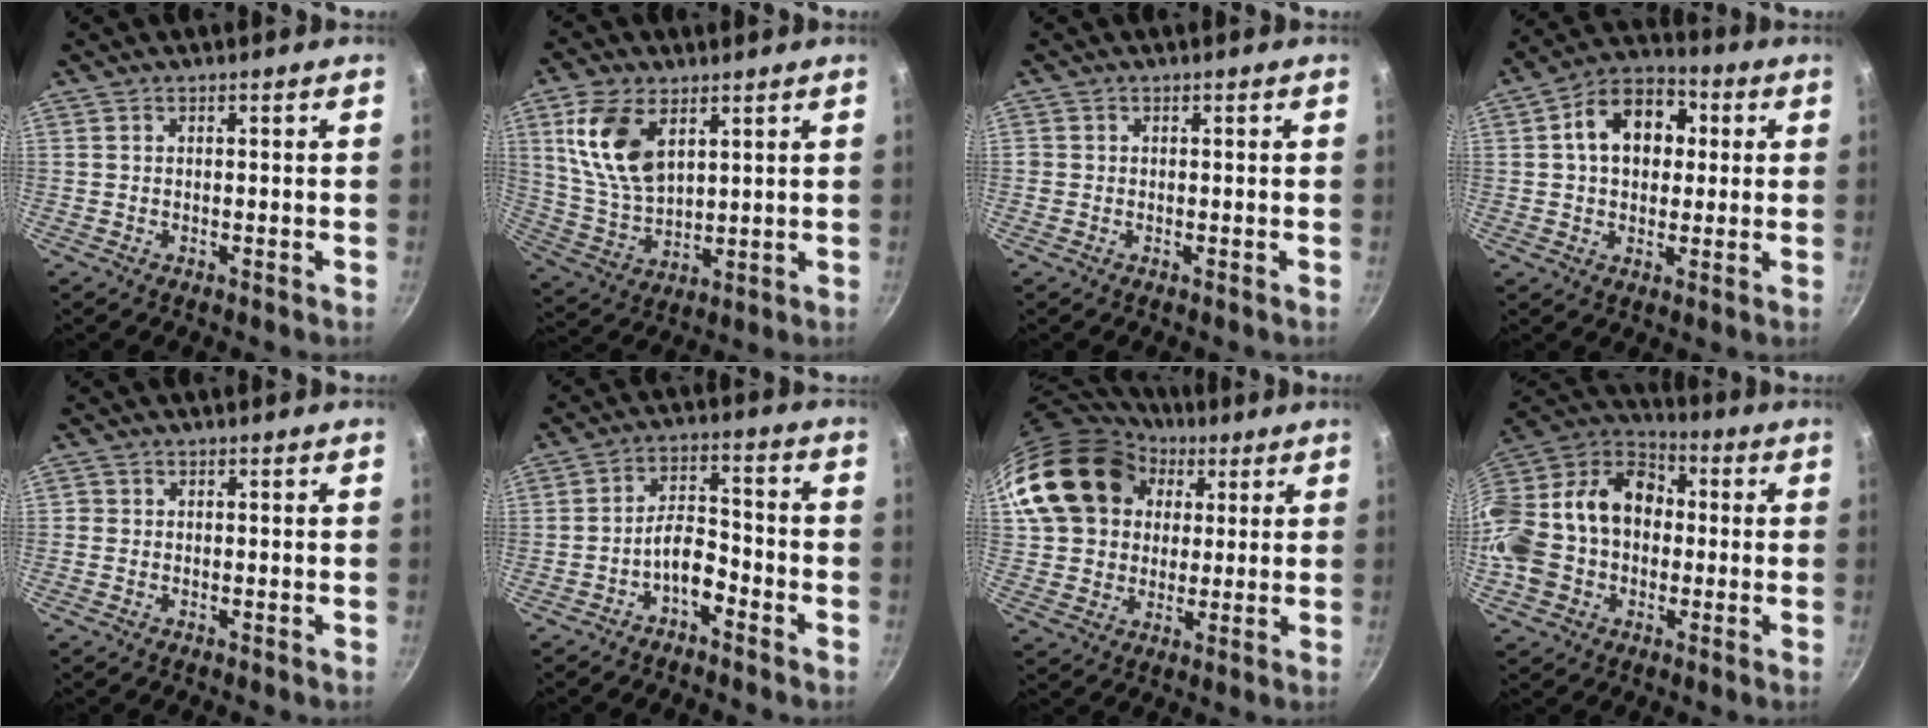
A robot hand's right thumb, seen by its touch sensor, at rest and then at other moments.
{"total": 13.5, "force": [5.2, 7.8, 9.7], "torque": [-0.179, -0.025, 0.112]}
{"total": 0.7, "force": [-0.1, 0.6, 0.1], "torque": [-0.002, 0.001, -0.003]}
{"total": 13.3, "force": [2.5, 9.7, 8.9], "torque": [-0.099, 0.022, 0.023]}
{"total": 0.7, "force": [-0.1, 0.6, 0.1], "torque": [0.000, 0.001, -0.004]}
{"total": 5.9, "force": [-3.6, 2.8, 3.8], "torque": [-0.049, 0.048, -0.064]}
{"total": 19.2, "force": [6.3, 15.5, 9.4], "torque": [-0.154, 0.017, 0.114]}
{"total": 24.4, "force": [-1.2, 19.0, 15.3], "torque": [-0.289, 0.073, -0.028]}